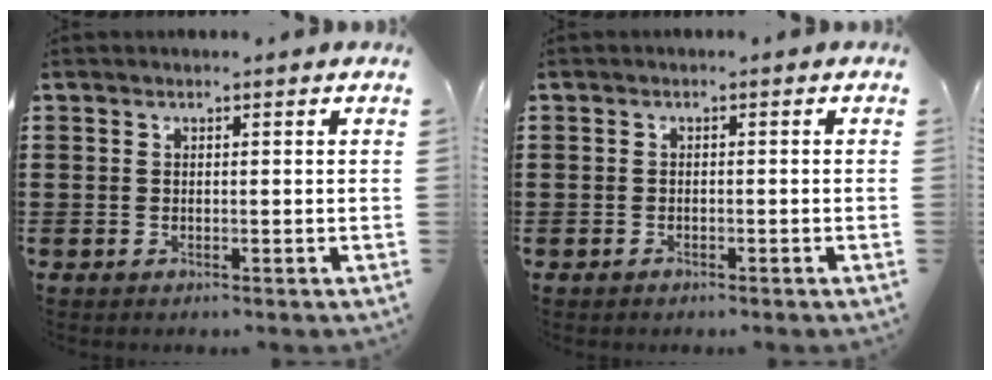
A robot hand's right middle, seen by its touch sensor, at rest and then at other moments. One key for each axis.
{"total": 0.8, "fx": -0.7, "fy": 0.4, "fz": 0.1, "tx": -0.002, "ty": 0.001, "tz": -0.016}